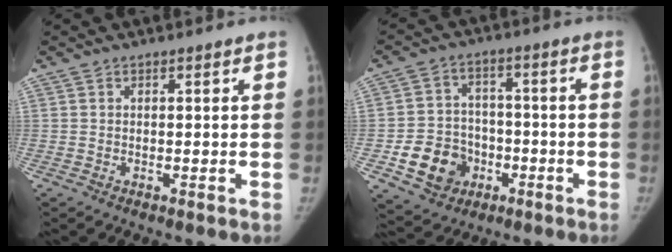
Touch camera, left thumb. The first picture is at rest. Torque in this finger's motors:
{"motor_torque": [-0.48, 1.98, 0.26, -0.25, 0.04]}